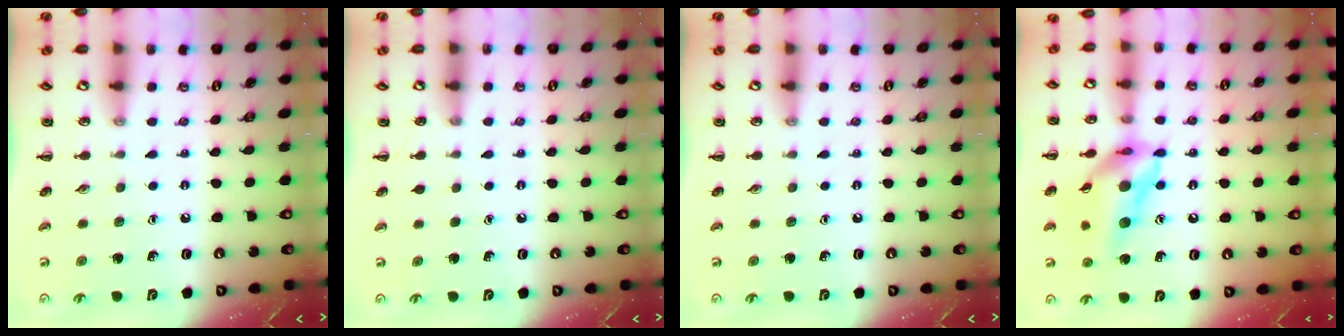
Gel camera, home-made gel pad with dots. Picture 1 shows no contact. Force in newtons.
{"total": 0.0}
{"total": 0.0}
{"total": 16.7, "press": 16.2, "slide": 4.1}